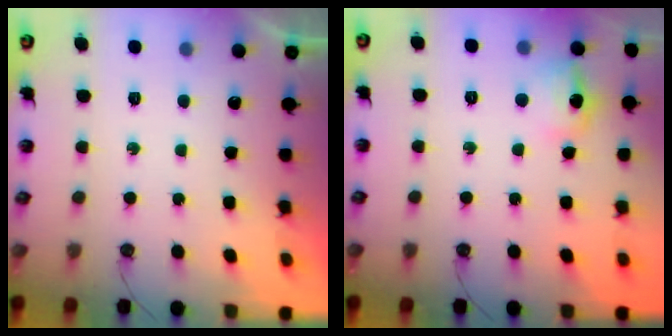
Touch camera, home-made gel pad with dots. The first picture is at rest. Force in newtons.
{"total": 9.6, "press": 9.6, "slide": 0.8}